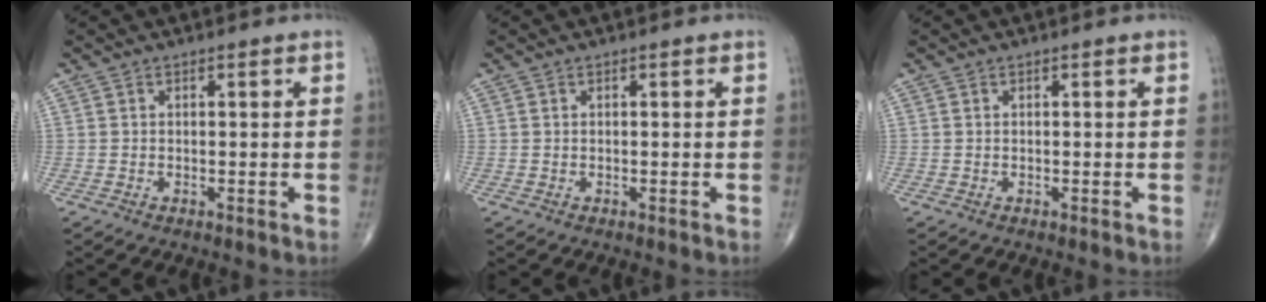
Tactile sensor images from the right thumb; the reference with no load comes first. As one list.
[{"total": 0.0}, {"total": 0.0}]